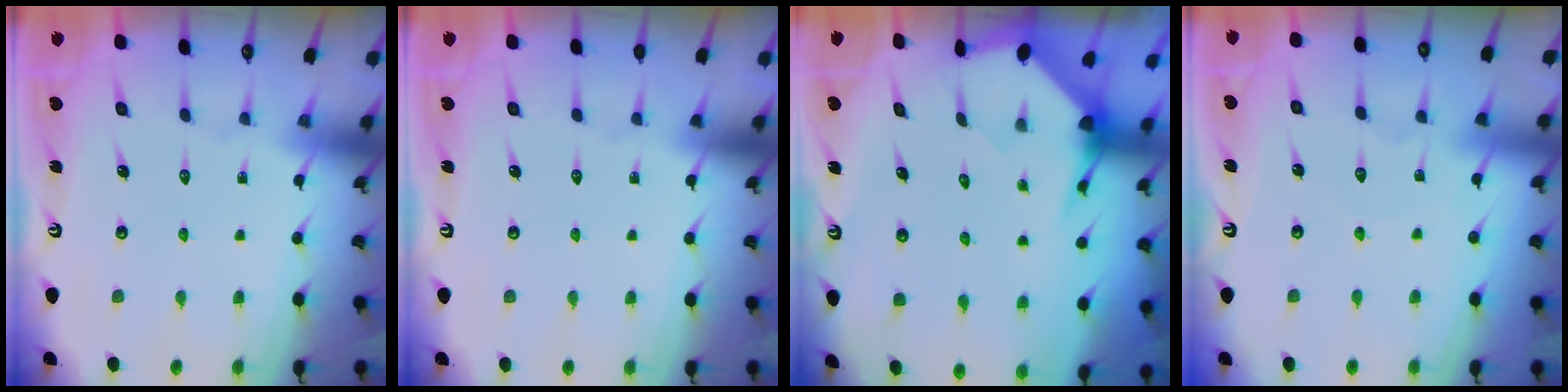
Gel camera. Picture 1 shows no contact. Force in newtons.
{"total": 0.0}
{"total": 3.5, "press": 3.5, "slide": 0.4}
{"total": 4.5, "press": 4.5, "slide": 0.5}